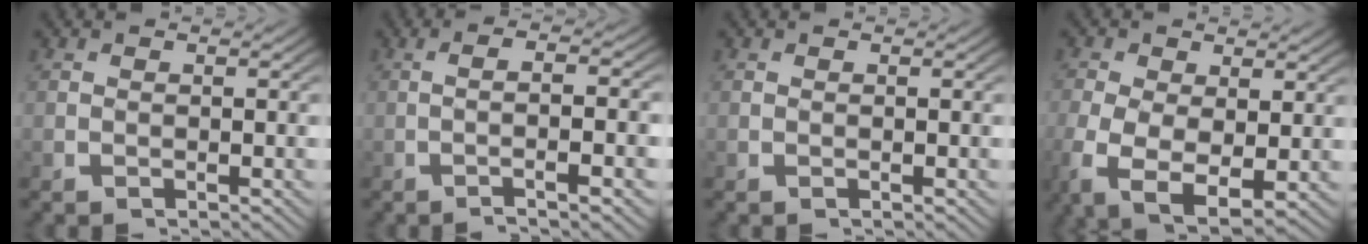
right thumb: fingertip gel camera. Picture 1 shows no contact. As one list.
[{"total": 4.5, "force": [-0.8, 0.6, 4.4], "torque": [-0.069, 0.015, -0.018]}, {"total": 0.0}, {"total": 7.6, "force": [-1.6, 4.9, 5.5], "torque": [-0.141, -0.053, -0.005]}]